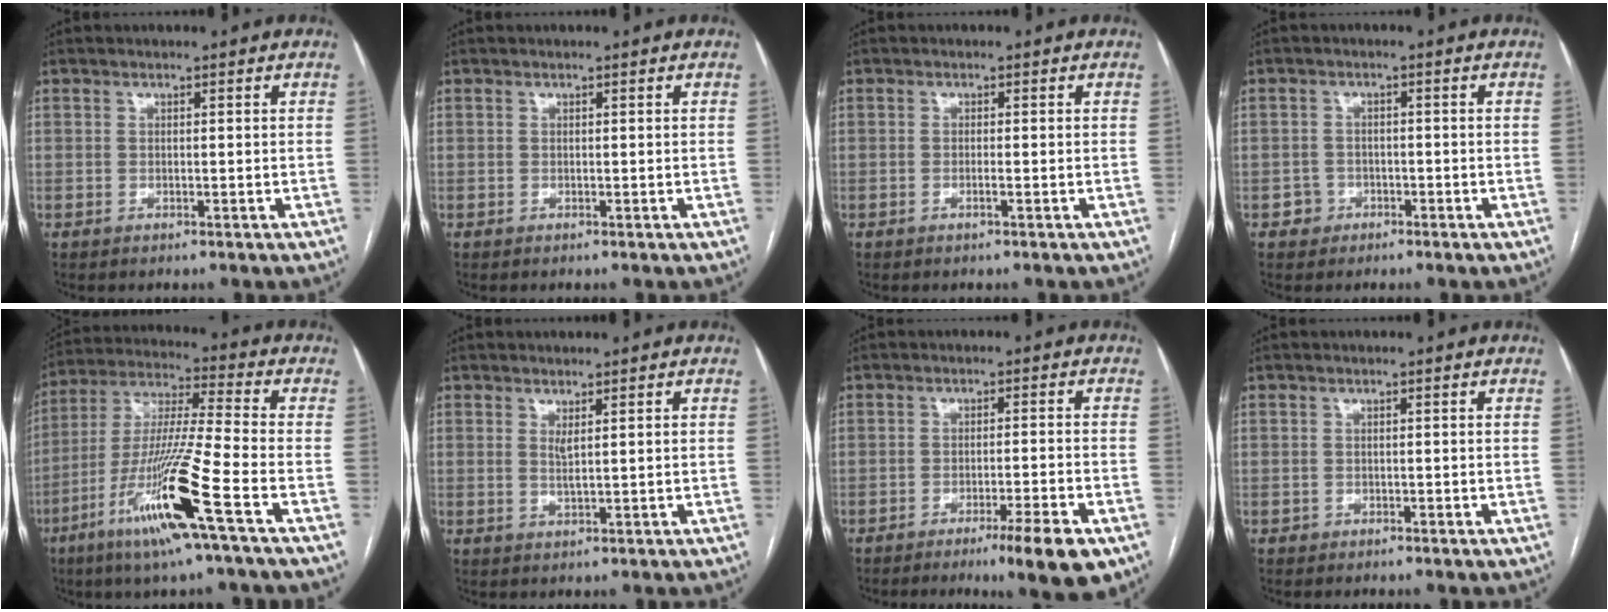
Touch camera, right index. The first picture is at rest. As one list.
[{"total": 0.0}, {"total": 0.9, "force": [-0.5, -0.1, 0.7], "torque": [-0.015, 0.001, -0.008]}, {"total": 2.5, "force": [-1.3, 2.2, -0.1], "torque": [0.011, 0.013, -0.024]}, {"total": 17.0, "force": [-7.9, -0.9, 15.0], "torque": [-0.311, -0.029, -0.152]}, {"total": 1.5, "force": [0.5, 0.0, 1.4], "torque": [-0.032, -0.006, 0.013]}, {"total": 8.1, "force": [-4.8, 0.1, 6.6], "torque": [-0.088, -0.015, -0.072]}, {"total": 0.8, "force": [-0.4, 0.6, -0.1], "torque": [-0.001, 0.005, -0.010]}]